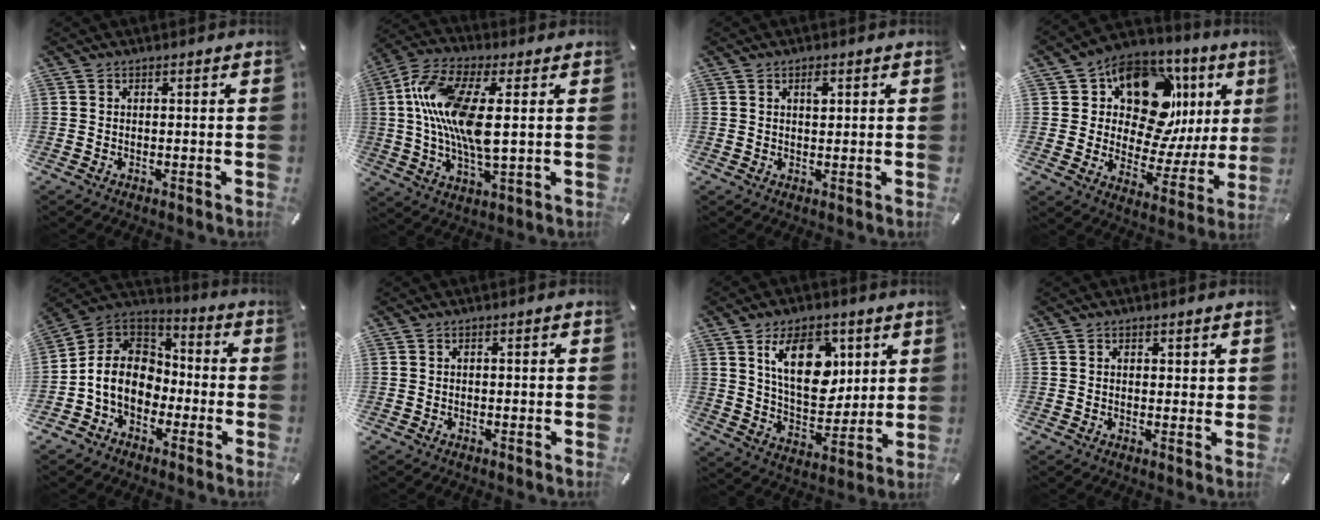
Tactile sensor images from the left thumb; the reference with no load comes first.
{"total": 16.0, "force": [2.3, 6.1, 14.6], "torque": [-0.308, -0.011, 0.036]}
{"total": 2.0, "force": [0.9, 1.1, 1.5], "torque": [-0.016, -0.004, 0.011]}
{"total": 17.0, "force": [9.1, 10.4, 10.0], "torque": [-0.144, -0.069, 0.155]}
{"total": 11.2, "force": [-3.3, 9.3, 5.3], "torque": [-0.138, 0.021, -0.063]}
{"total": 0.8, "force": [-0.2, 0.5, 0.7], "torque": [-0.012, 0.003, -0.005]}
{"total": 16.6, "force": [6.9, 10.1, 11.1], "torque": [-0.185, -0.009, 0.125]}
{"total": 1.6, "force": [0.7, 1.1, 1.0], "torque": [-0.012, 0.001, 0.010]}